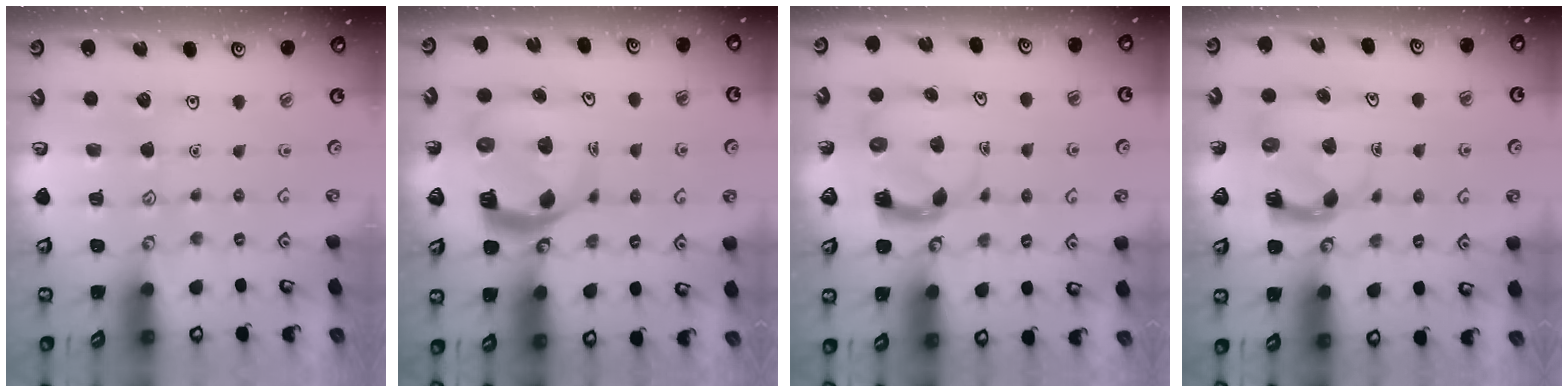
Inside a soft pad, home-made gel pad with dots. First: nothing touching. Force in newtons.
{"total": 9.0, "press": 8.9, "slide": 1.2}
{"total": 3.7, "press": 3.7, "slide": 0.6}
{"total": 4.6, "press": 4.6, "slide": 0.1}